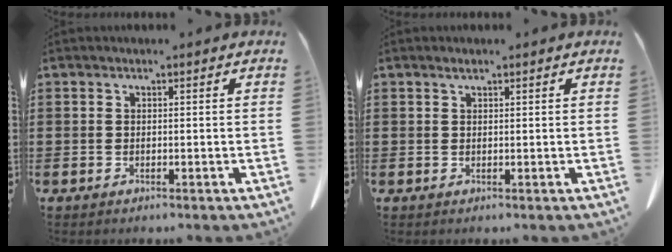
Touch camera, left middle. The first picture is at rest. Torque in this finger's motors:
{"motor_torque": [1.13, 1.01, 0.00, 0.00]}